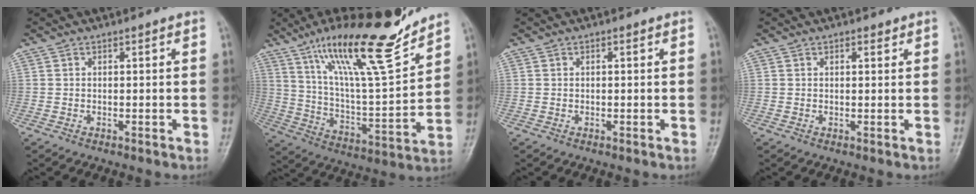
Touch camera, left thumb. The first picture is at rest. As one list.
[{"total": 21.2, "force": [15.5, 3.7, 14.0], "torque": [-0.203, -0.079, 0.268]}, {"total": 0.0}, {"total": 1.3, "force": [0.8, 0.7, 0.7], "torque": [-0.004, -0.003, 0.009]}]